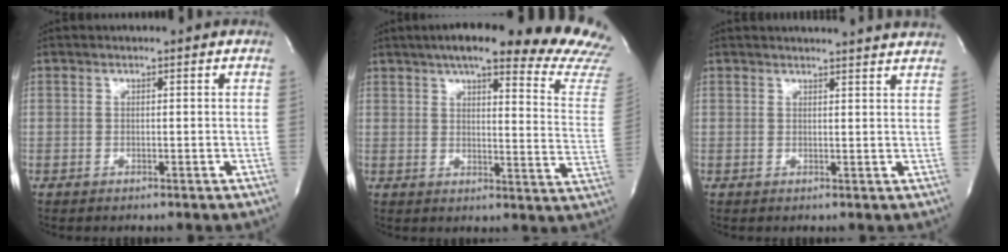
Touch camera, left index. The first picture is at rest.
{"total": 27.2, "force": [23.3, 2.6, 13.6], "torque": [-0.156, -0.072, 0.260]}
{"total": 9.8, "force": [9.4, -0.3, 2.4], "torque": [-0.029, -0.014, 0.092]}